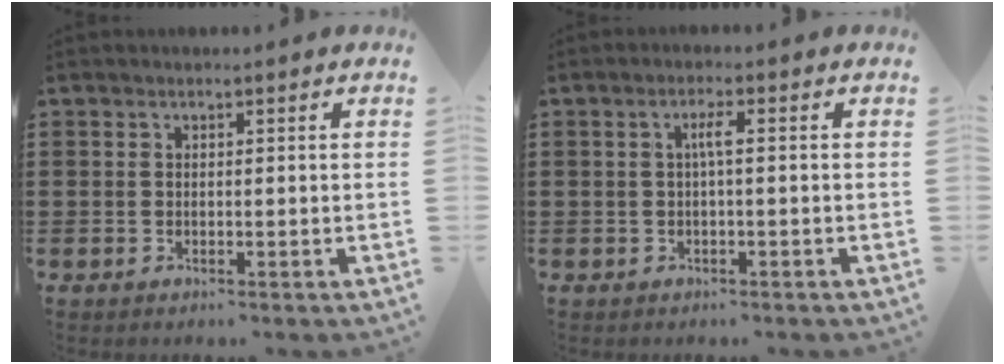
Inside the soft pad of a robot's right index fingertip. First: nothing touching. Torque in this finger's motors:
{"motor_torque": [0.41, -0.33, 0.17, 0.04]}